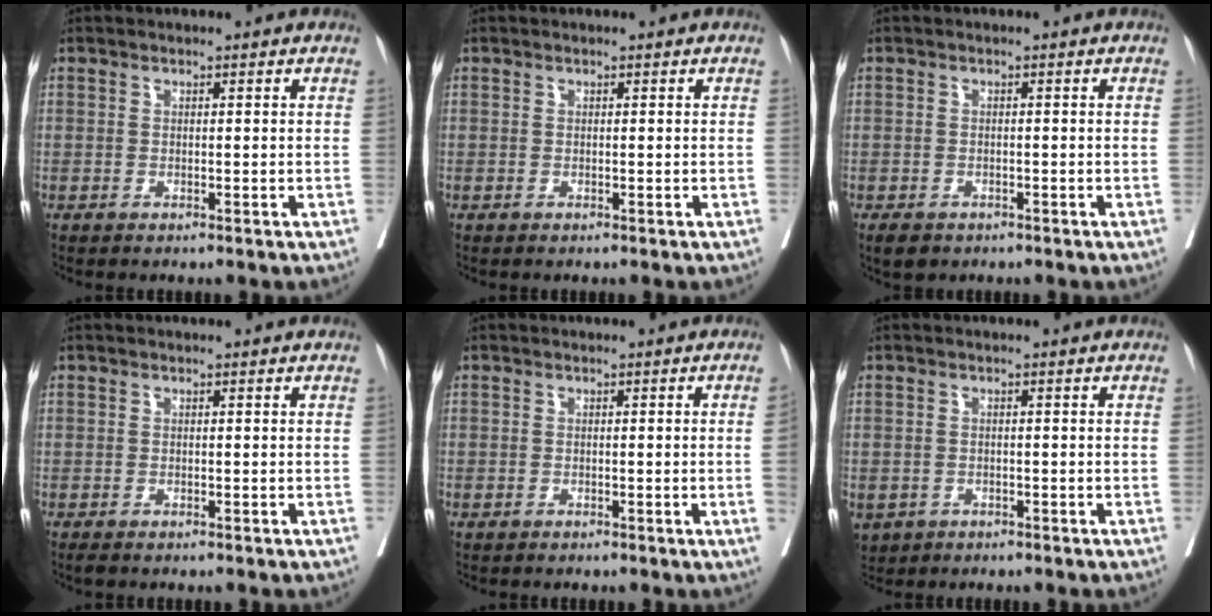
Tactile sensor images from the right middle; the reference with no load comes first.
{"total": 0.0}
{"total": 3.2, "force": [-2.3, 1.9, 1.2], "torque": [-0.017, -0.003, -0.032]}
{"total": 0.8, "force": [-0.7, 0.2, 0.4], "torque": [-0.009, -0.004, -0.012]}
{"total": 1.3, "force": [-0.2, -0.3, 1.2], "torque": [-0.014, 0.003, -0.002]}
{"total": 5.0, "force": [-2.5, 4.1, 1.5], "torque": [-0.038, -0.002, -0.034]}